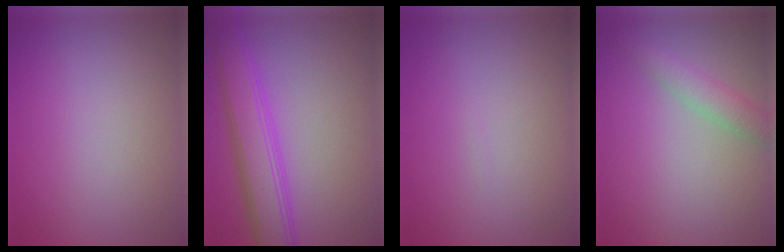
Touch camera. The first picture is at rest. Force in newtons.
{"total": 5.7, "press": 5.7, "slide": 0.1}
{"total": 0.0}
{"total": 2.4, "press": 2.4, "slide": 0.1}